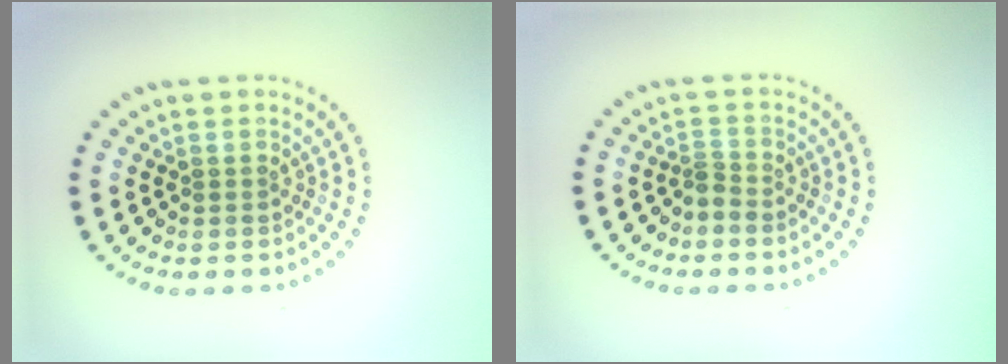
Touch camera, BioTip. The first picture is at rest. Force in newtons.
{"total": 1.1, "press": 0.7, "slide": 0.9}